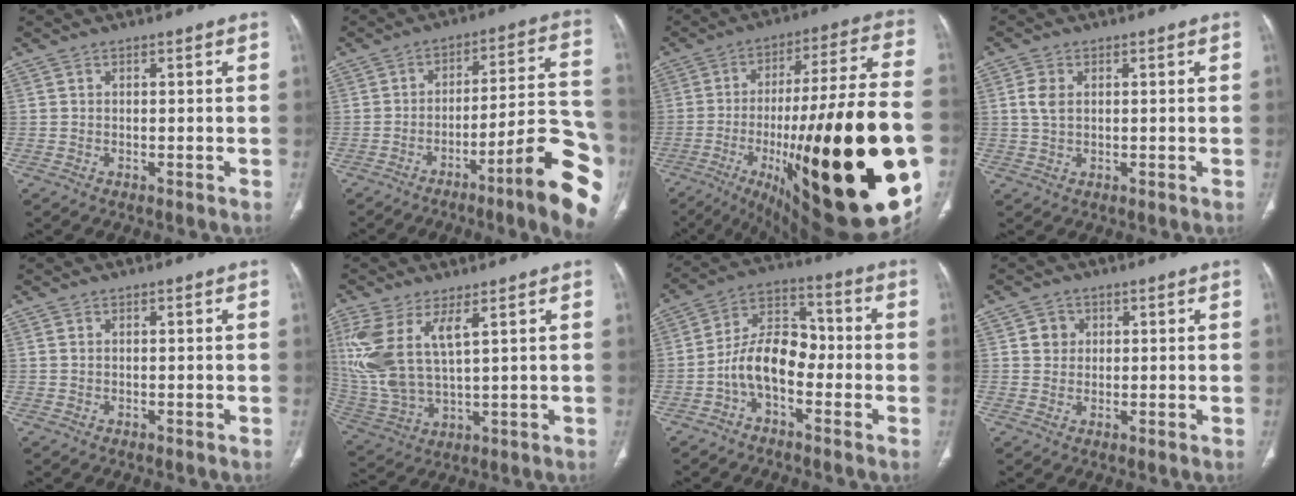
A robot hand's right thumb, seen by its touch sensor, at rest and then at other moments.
{"total": 18.8, "force": [-8.9, 2.8, 16.3], "torque": [-0.174, 0.066, -0.122]}
{"total": 41.1, "force": [-10.3, 10.3, 38.4], "torque": [-0.521, 0.026, -0.147]}
{"total": 3.7, "force": [0.8, 2.4, 2.7], "torque": [-0.060, 0.005, 0.017]}
{"total": 0.7, "force": [0.2, 0.4, 0.5], "torque": [-0.014, 0.004, 0.006]}
{"total": 14.4, "force": [5.5, 6.0, 12.0], "torque": [-0.281, -0.017, 0.125]}
{"total": 10.6, "force": [-3.0, 6.2, 8.0], "torque": [-0.128, 0.042, -0.065]}
{"total": 3.2, "force": [1.0, 2.9, 0.9], "torque": [0.002, -0.002, 0.014]}